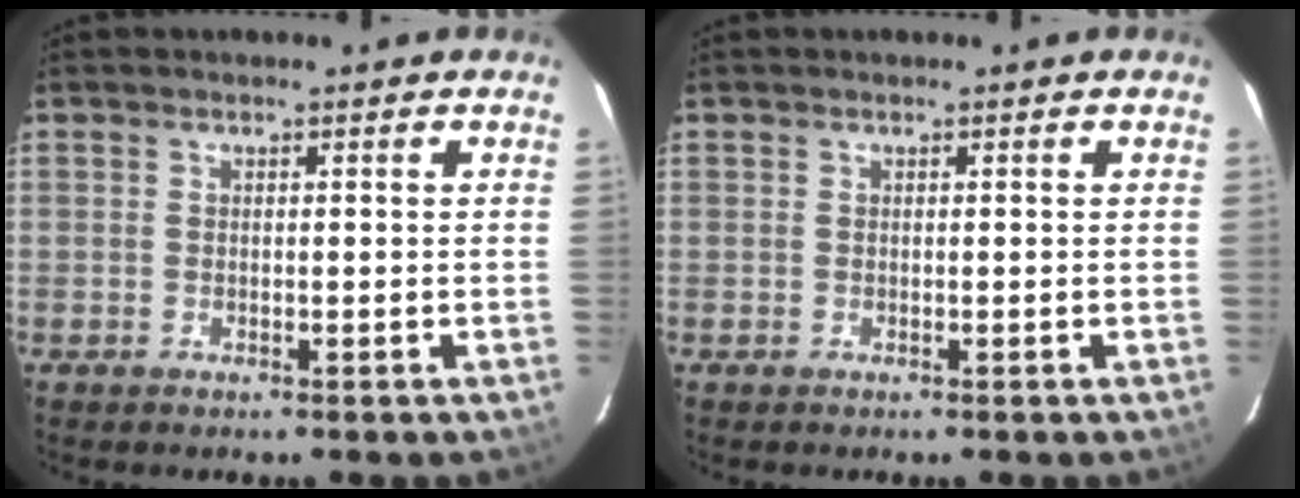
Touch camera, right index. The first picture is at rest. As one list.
[{"total": 0.0}]